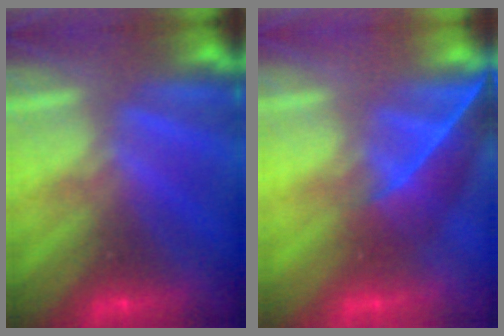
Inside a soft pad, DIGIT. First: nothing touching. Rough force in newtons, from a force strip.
{"total": 3.8}